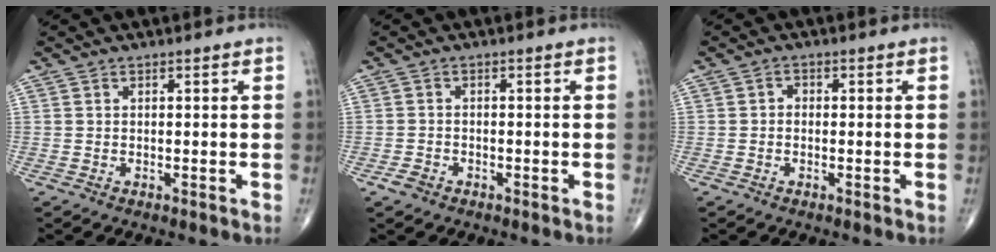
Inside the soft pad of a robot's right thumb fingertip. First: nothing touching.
{"total": 1.9, "force": [-1.2, 1.3, 0.7], "torque": [-0.016, 0.007, -0.020]}
{"total": 1.2, "force": [-0.2, 1.0, 0.6], "torque": [0.000, 0.005, -0.008]}